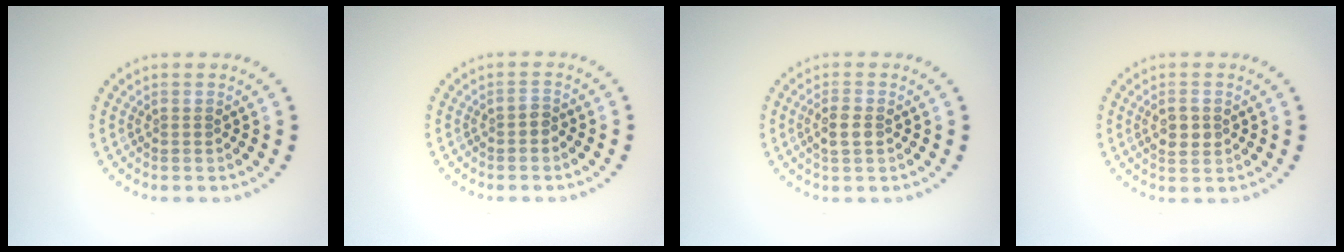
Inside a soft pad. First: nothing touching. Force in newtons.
{"total": 0.8, "press": 0.7, "slide": 0.4}
{"total": 1.8, "press": 1.8, "slide": 0.3}
{"total": 2.0, "press": 1.9, "slide": 0.3}